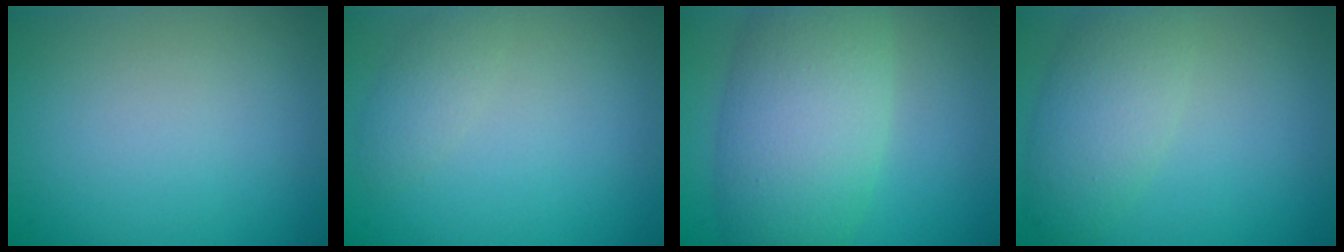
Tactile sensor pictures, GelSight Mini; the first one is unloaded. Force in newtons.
{"total": 1.5, "press": 1.5, "slide": 0.1}
{"total": 8.6, "press": 8.6, "slide": 0.6}
{"total": 4.1, "press": 4.1, "slide": 0.1}